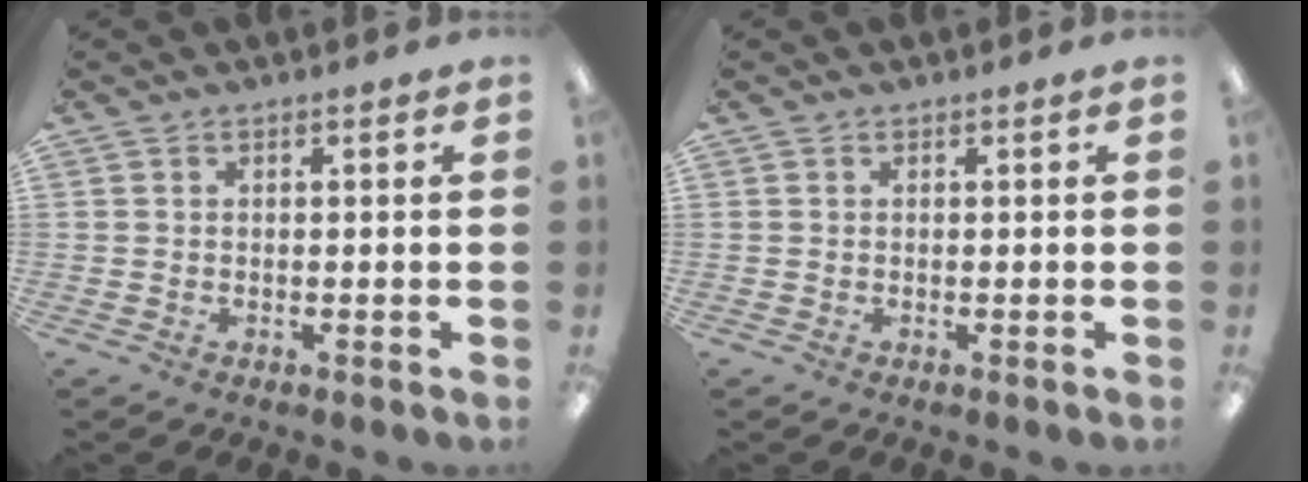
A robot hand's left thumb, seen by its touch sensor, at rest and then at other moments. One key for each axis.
{"total": 0.0}